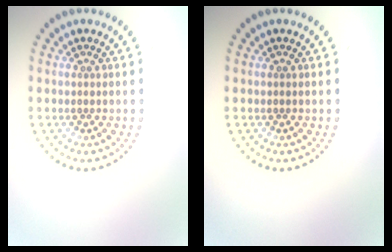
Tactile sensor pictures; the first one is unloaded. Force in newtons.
{"total": 0.0}